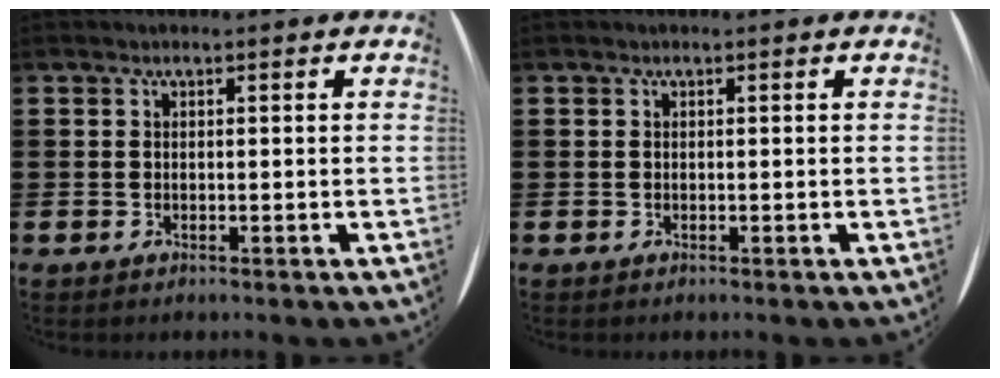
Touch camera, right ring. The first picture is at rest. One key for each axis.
{"total": 0.0}